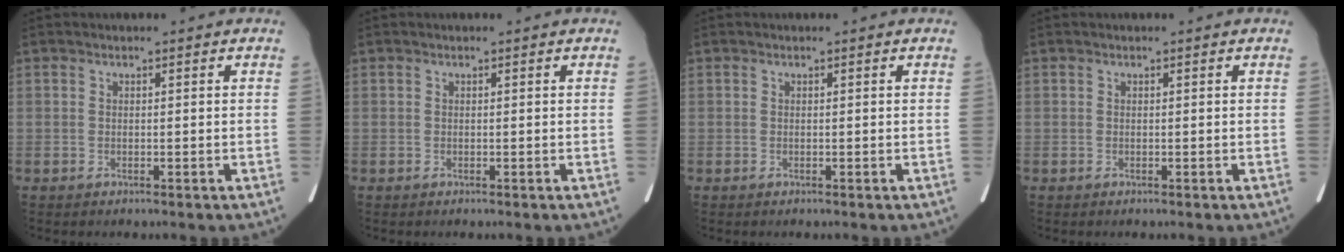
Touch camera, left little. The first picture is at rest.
{"total": 0.0}
{"total": 0.0}
{"total": 0.0}